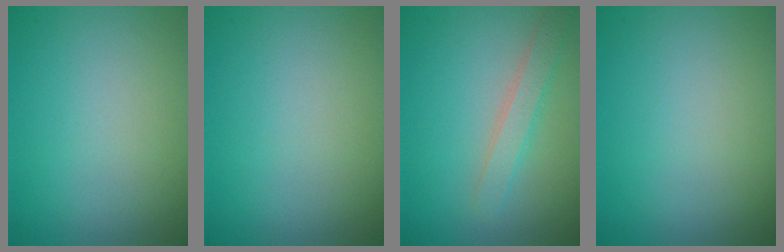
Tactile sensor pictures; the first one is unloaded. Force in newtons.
{"total": 0.0}
{"total": 2.3, "press": 2.3, "slide": 0.1}
{"total": 0.0}